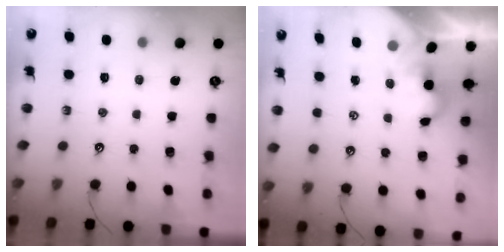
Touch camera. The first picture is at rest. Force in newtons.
{"total": 0.0}